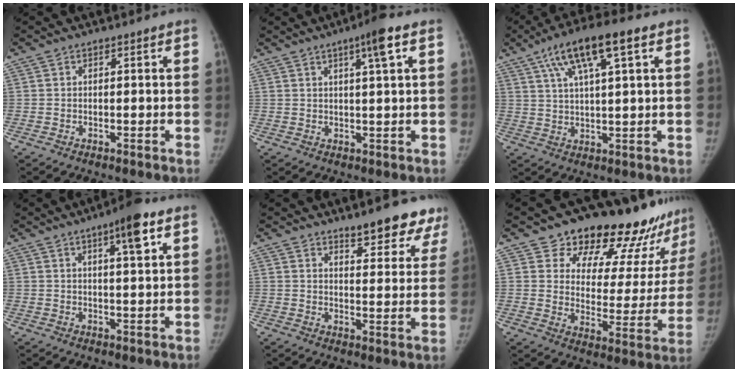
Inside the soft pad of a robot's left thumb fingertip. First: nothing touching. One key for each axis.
{"total": 5.5, "fx": 2.5, "fy": 0.2, "fz": 4.9, "tx": -0.077, "ty": -0.003, "tz": 0.038}
{"total": 12.6, "fx": 5.9, "fy": 3.0, "fz": 10.6, "tx": -0.188, "ty": 0.006, "tz": 0.100}
{"total": 7.2, "fx": 3.6, "fy": 1.4, "fz": 6.1, "tx": -0.084, "ty": -0.010, "tz": 0.051}
{"total": 11.9, "fx": 9.6, "fy": 3.8, "fz": 6.0, "tx": -0.025, "ty": -0.059, "tz": 0.114}
{"total": 22.7, "fx": 18.8, "fy": 9.3, "fz": 8.7, "tx": -0.063, "ty": -0.124, "tz": 0.241}